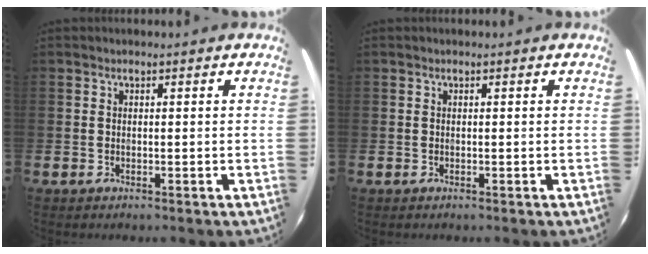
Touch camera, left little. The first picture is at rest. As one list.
[{"total": 0.0}]